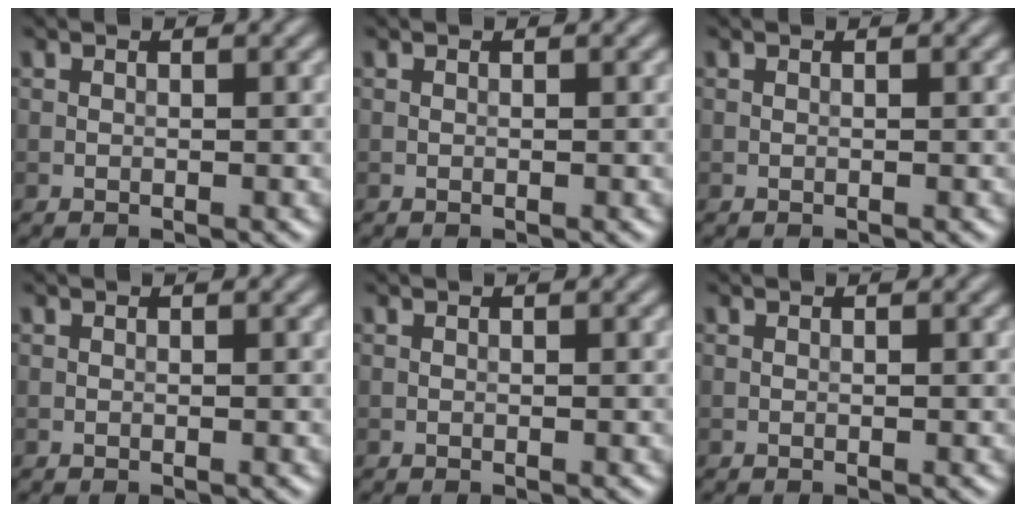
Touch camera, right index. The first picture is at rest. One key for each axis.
{"total": 0.0}
{"total": 0.0}
{"total": 0.0}
{"total": 0.0}
{"total": 0.0}